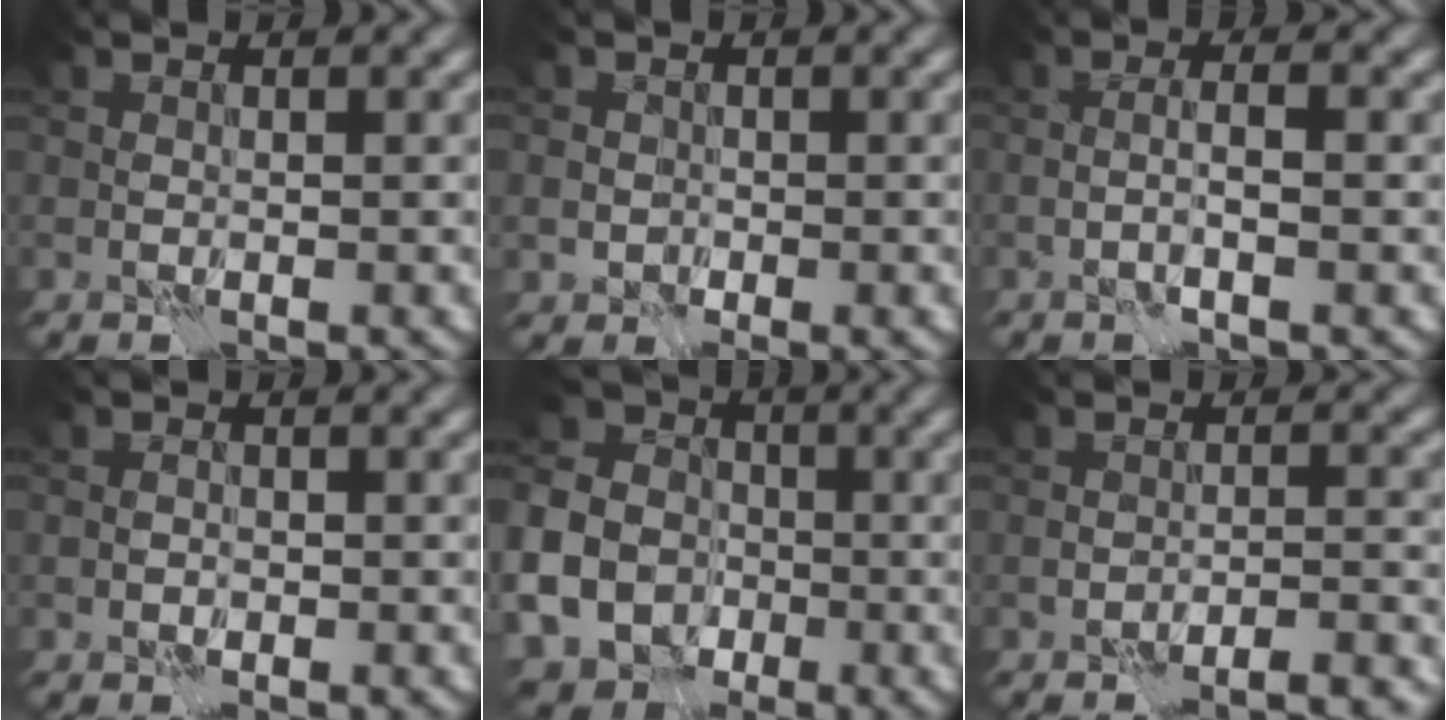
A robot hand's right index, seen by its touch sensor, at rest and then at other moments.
{"total": 2.1, "force": [-0.7, 1.8, 0.8], "torque": [-0.006, -0.005, -0.010]}
{"total": 1.7, "force": [-0.6, 0.1, 1.6], "torque": [-0.028, 0.007, -0.014]}
{"total": 0.8, "force": [-0.3, 0.7, 0.3], "torque": [0.001, 0.002, -0.007]}
{"total": 16.9, "force": [-6.4, 14.4, 6.1], "torque": [-0.160, -0.045, -0.145]}
{"total": 3.4, "force": [-3.1, 0.3, 1.4], "torque": [-0.015, 0.006, -0.045]}